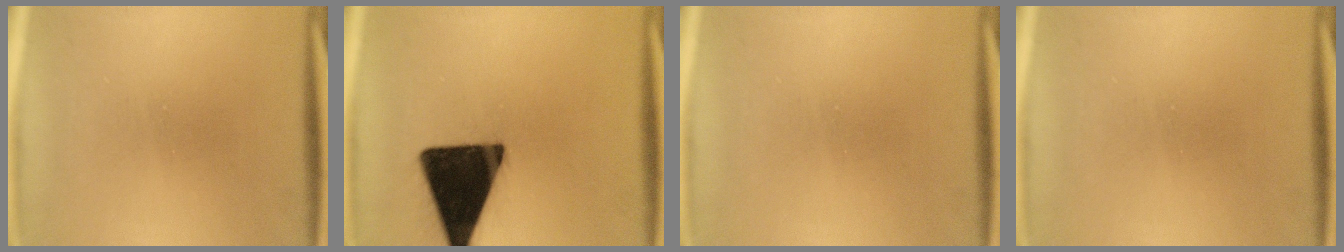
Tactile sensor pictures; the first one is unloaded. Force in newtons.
{"total": 19.5}
{"total": 0.0}
{"total": 0.0}